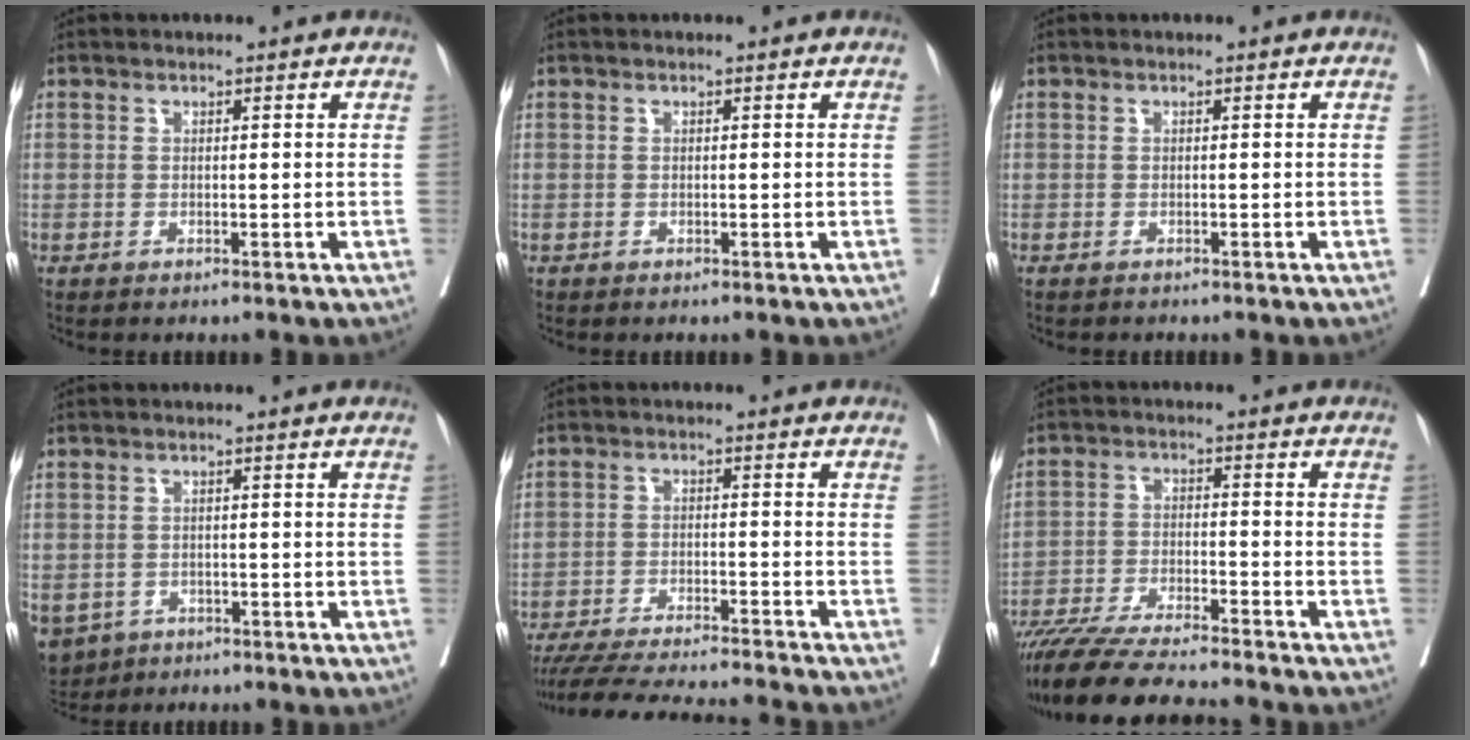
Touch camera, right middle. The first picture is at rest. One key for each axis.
{"total": 0.0}
{"total": 0.7, "fx": -0.6, "fy": 0.3, "fz": 0.1, "tx": -0.010, "ty": 0.000, "tz": -0.010}
{"total": 7.7, "fx": -4.1, "fy": 6.1, "fz": 2.4, "tx": -0.065, "ty": -0.001, "tz": -0.058}
{"total": 16.4, "fx": -15.2, "fy": 0.2, "fz": 6.3, "tx": -0.103, "ty": -0.029, "tz": -0.226}
{"total": 14.5, "fx": -12.9, "fy": 0.8, "fz": 6.5, "tx": -0.108, "ty": -0.022, "tz": -0.212}